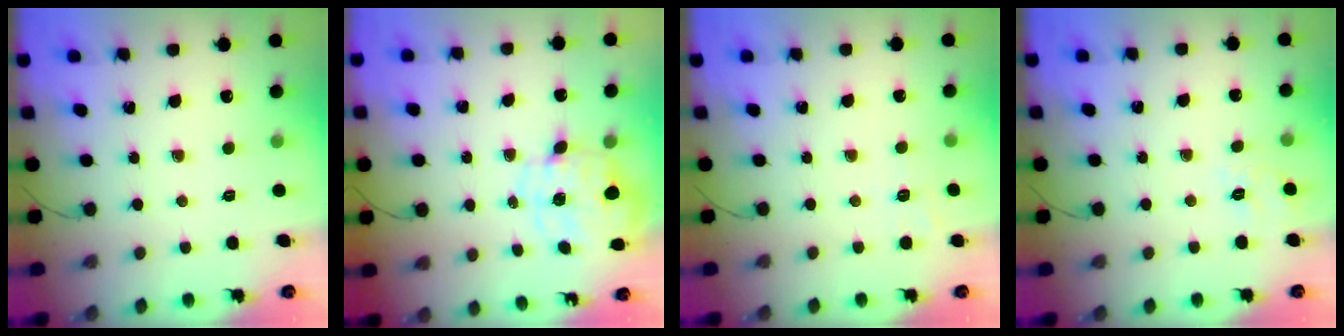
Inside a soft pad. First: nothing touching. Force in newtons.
{"total": 2.7, "press": 2.5, "slide": 1.0}
{"total": 2.0, "press": 1.3, "slide": 1.6}
{"total": 2.0, "press": 0.6, "slide": 1.9}